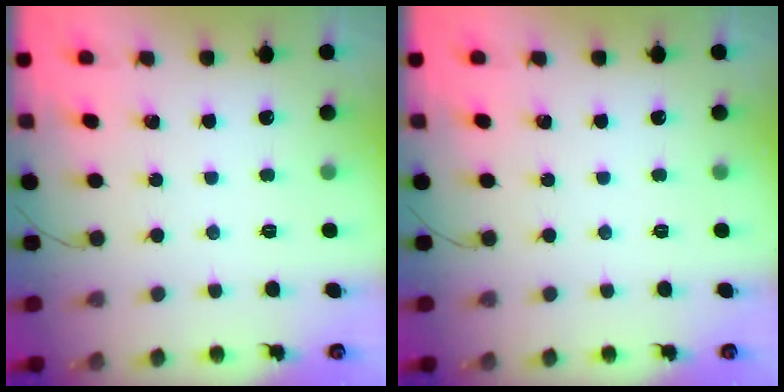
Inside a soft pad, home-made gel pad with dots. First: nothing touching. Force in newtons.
{"total": 0.0}